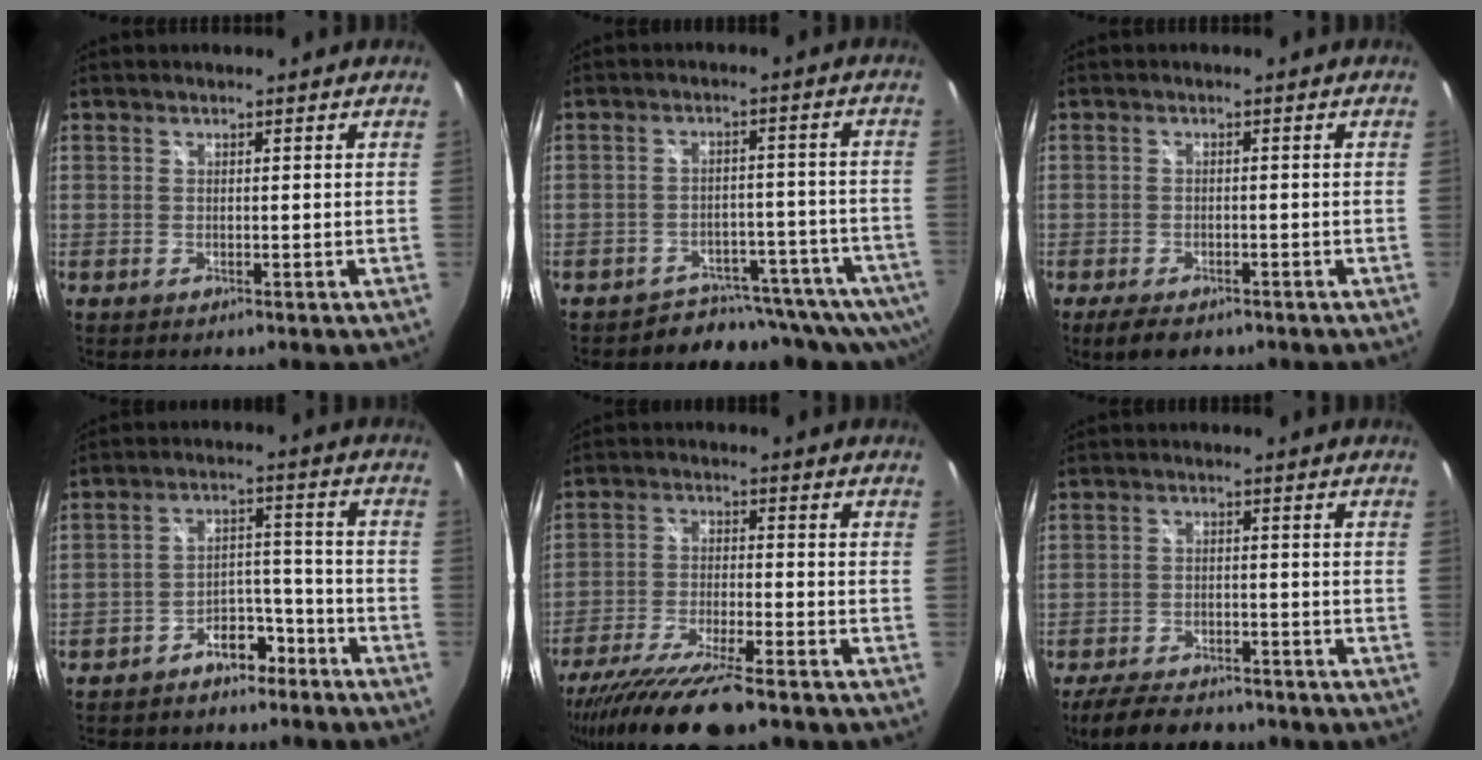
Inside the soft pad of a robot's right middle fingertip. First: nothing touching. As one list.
[{"total": 7.9, "force": [-7.2, 2.9, 1.4], "torque": [-0.014, 0.013, -0.105]}, {"total": 5.1, "force": [-3.7, 2.4, 2.7], "torque": [-0.063, -0.012, -0.056]}, {"total": 12.3, "force": [-9.7, 6.4, 4.1], "torque": [-0.091, 0.045, -0.127]}, {"total": 16.0, "force": [-13.1, 1.9, 8.9], "torque": [-0.183, -0.041, -0.226]}, {"total": 10.4, "force": [-8.6, 4.0, 4.4], "torque": [-0.107, -0.009, -0.134]}]